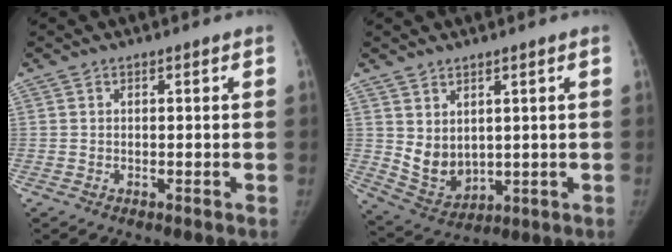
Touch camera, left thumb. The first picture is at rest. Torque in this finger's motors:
{"motor_torque": [0.04, 0.04, 0.38, -0.39, 0.01]}